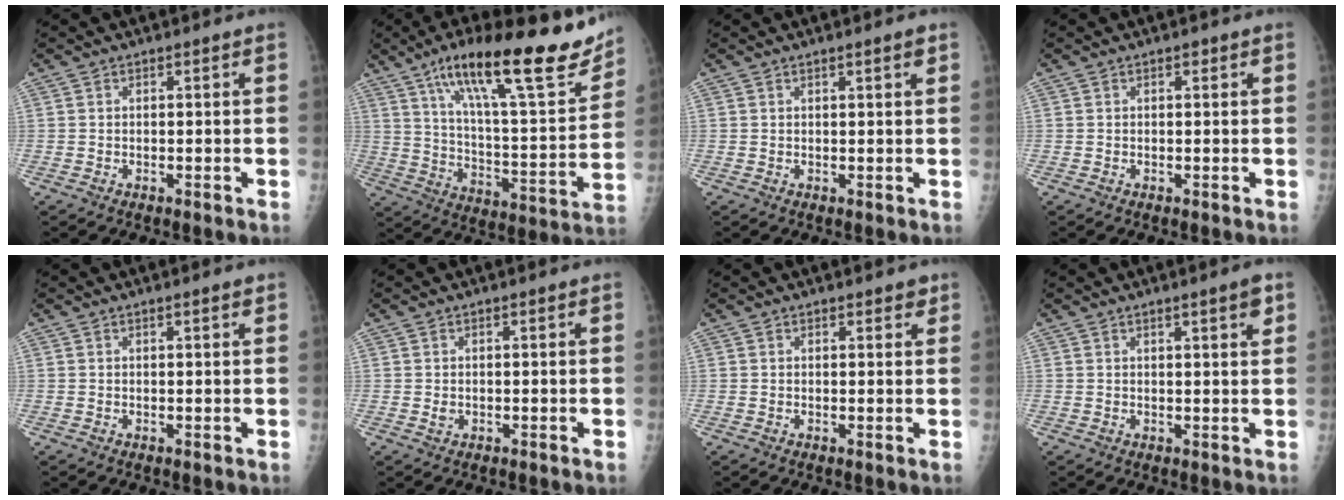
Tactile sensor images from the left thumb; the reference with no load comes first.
{"total": 27.7, "force": [17.5, 6.7, 20.3], "torque": [-0.284, -0.048, 0.280]}
{"total": 1.6, "force": [1.0, 0.2, 1.3], "torque": [-0.018, -0.004, 0.014]}
{"total": 0.8, "force": [0.4, 0.4, 0.5], "torque": [-0.002, 0.000, 0.004]}
{"total": 1.2, "force": [0.8, 0.2, 0.9], "torque": [-0.011, -0.002, 0.011]}
{"total": 0.9, "force": [0.2, 0.8, 0.5], "torque": [-0.003, -0.001, 0.005]}
{"total": 1.9, "force": [1.4, 0.9, 0.7], "torque": [0.009, -0.007, 0.013]}
{"total": 3.2, "force": [1.9, 0.4, 2.5], "torque": [-0.031, -0.010, 0.026]}